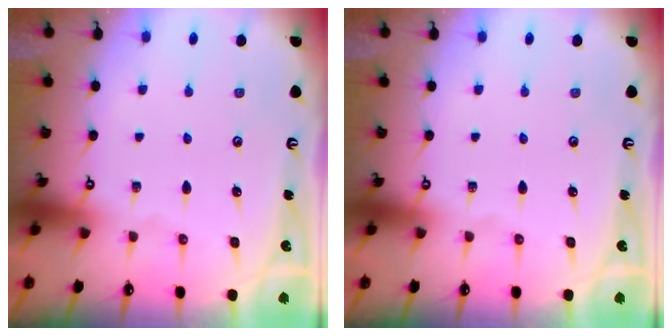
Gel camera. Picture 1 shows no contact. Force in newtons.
{"total": 0.0}